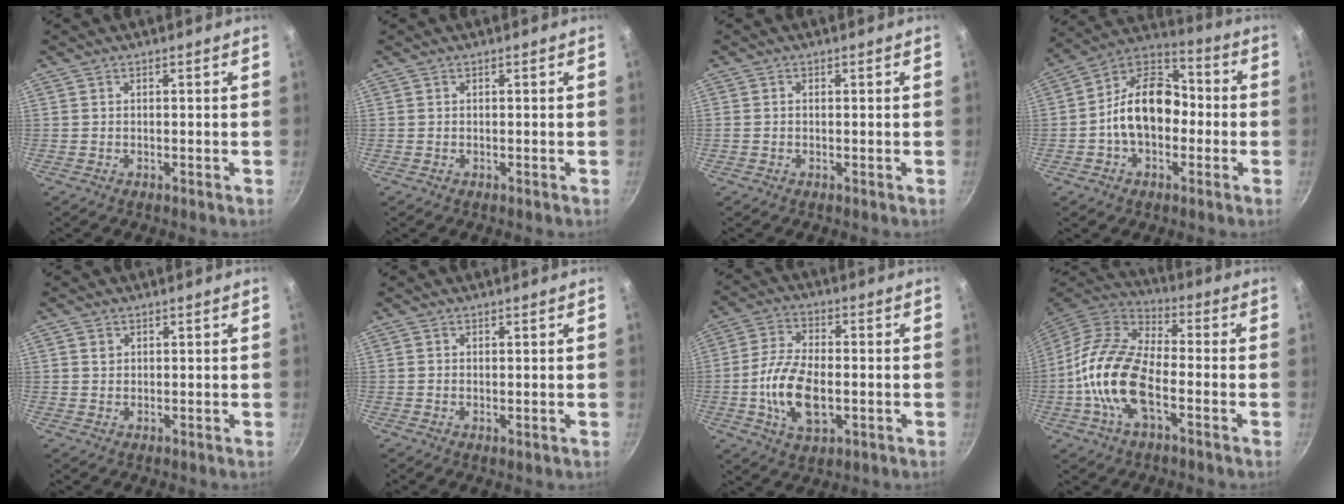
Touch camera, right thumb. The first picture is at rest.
{"total": 0.0}
{"total": 0.6, "force": [0.0, 0.5, 0.4], "torque": [-0.007, 0.003, 0.000]}
{"total": 15.6, "force": [-1.7, 10.7, 11.2], "torque": [-0.142, 0.050, -0.048]}
{"total": 1.4, "force": [0.6, 1.1, 0.5], "torque": [-0.008, 0.000, 0.010]}
{"total": 0.5, "force": [0.3, 0.2, 0.4], "torque": [-0.006, -0.006, 0.003]}
{"total": 12.2, "force": [-2.2, 6.5, 10.1], "torque": [-0.190, 0.016, -0.043]}
{"total": 16.6, "force": [-4.1, 8.3, 13.8], "torque": [-0.253, 0.036, -0.093]}